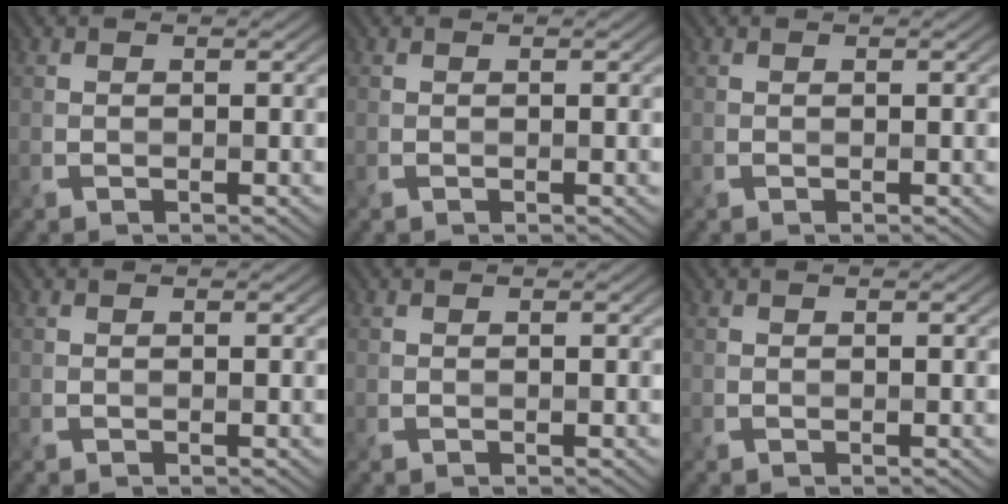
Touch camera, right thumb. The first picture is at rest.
{"total": 0.0}
{"total": 0.0}
{"total": 0.0}
{"total": 0.0}
{"total": 0.0}